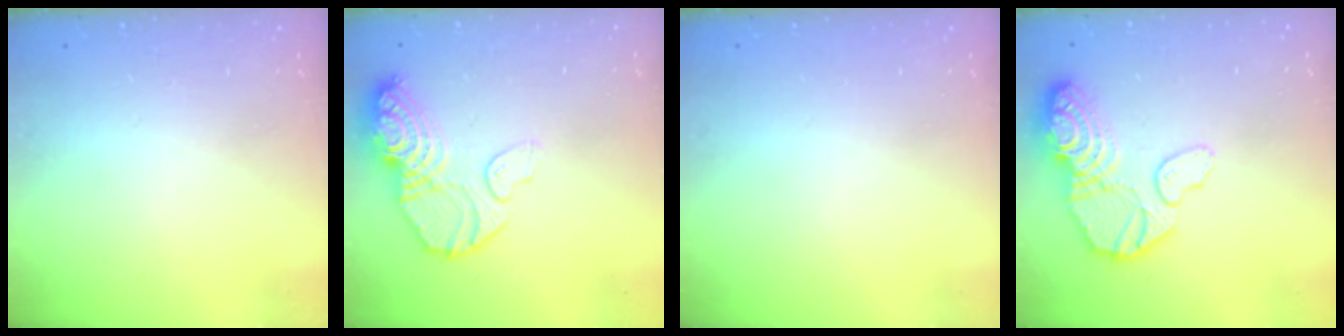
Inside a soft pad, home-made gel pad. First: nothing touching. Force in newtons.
{"total": 13.2, "press": 13.1, "slide": 1.4}
{"total": 0.0}
{"total": 17.8, "press": 17.7, "slide": 1.6}